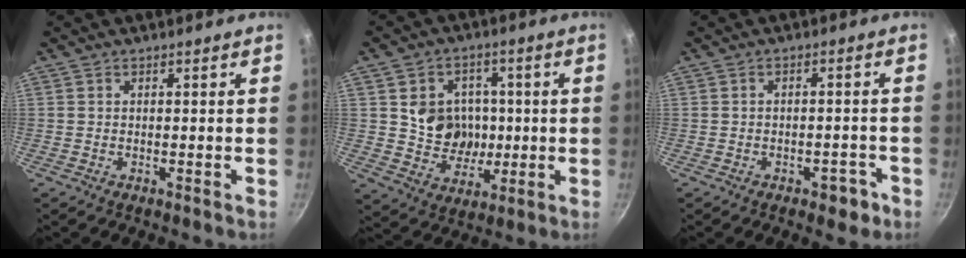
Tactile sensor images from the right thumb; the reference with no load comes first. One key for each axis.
{"total": 11.0, "fx": 0.7, "fy": 10.0, "fz": 4.7, "tx": -0.034, "ty": 0.000, "tz": 0.019}
{"total": 4.1, "fx": -2.2, "fy": 2.3, "fz": 2.6, "tx": -0.018, "ty": 0.021, "tz": -0.018}